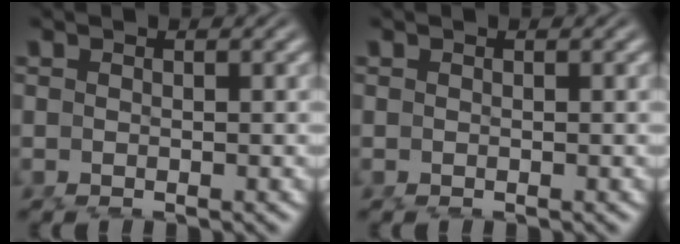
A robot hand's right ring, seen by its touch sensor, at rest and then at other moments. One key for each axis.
{"total": 0.0}